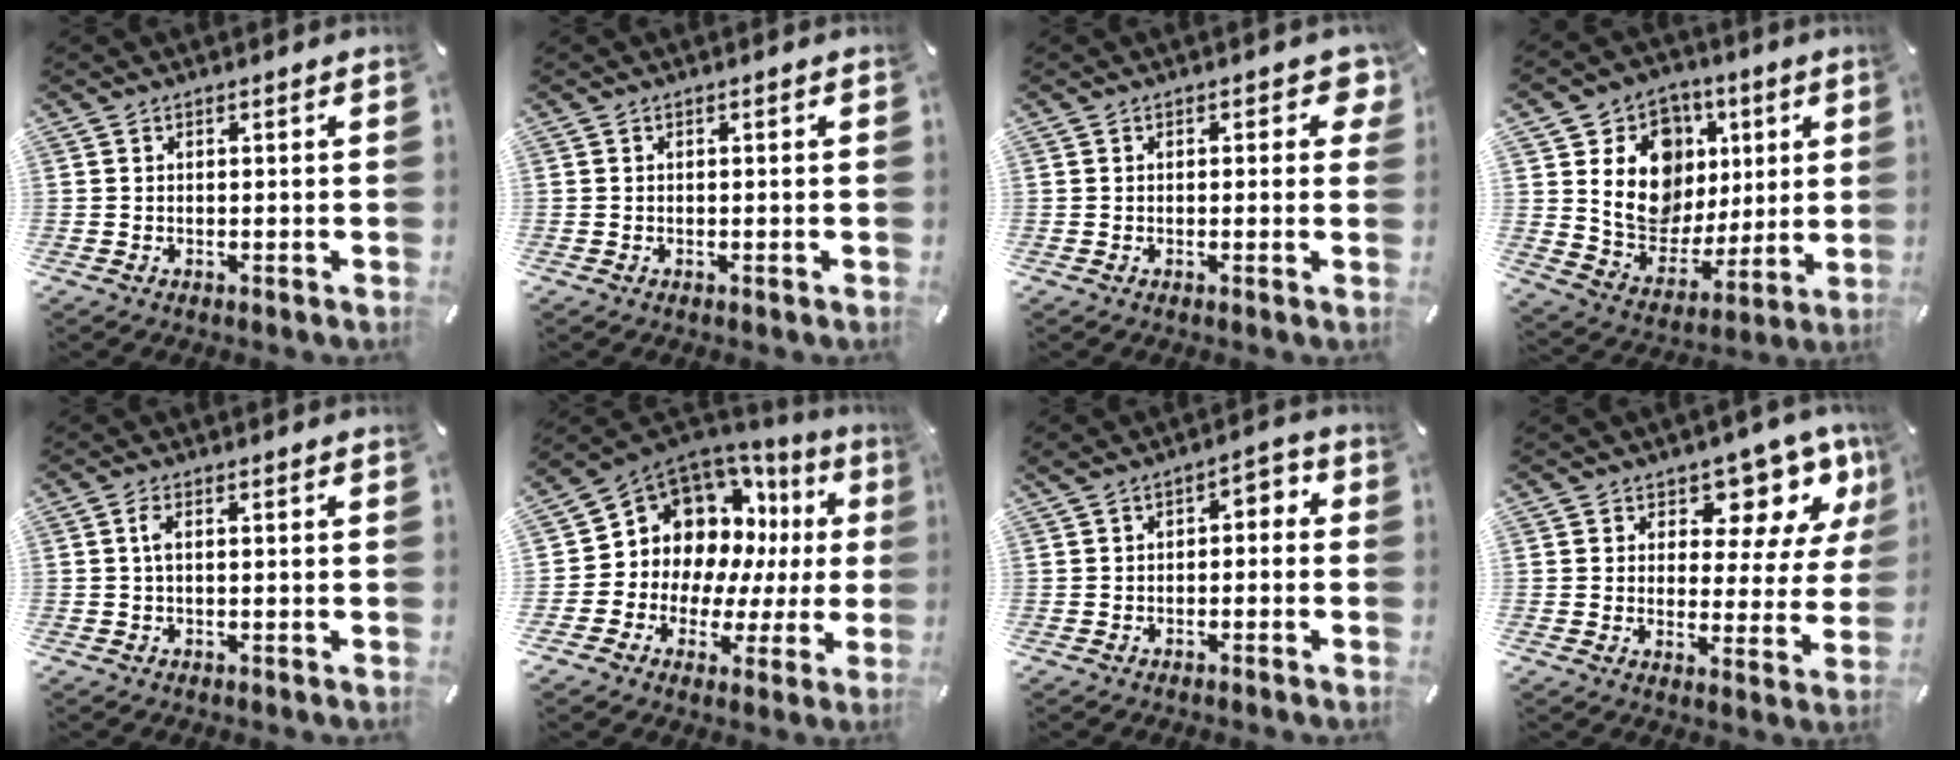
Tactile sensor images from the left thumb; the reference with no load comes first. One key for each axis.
{"total": 0.0}
{"total": 2.9, "fx": 0.9, "fy": 1.7, "fz": 2.3, "tx": -0.024, "ty": -0.002, "tz": 0.009}
{"total": 16.2, "fx": 3.4, "fy": 14.1, "fz": 7.2, "tx": -0.115, "ty": -0.025, "tz": 0.071}
{"total": 1.9, "fx": 0.0, "fy": 0.5, "fz": 1.9, "tx": -0.037, "ty": 0.001, "tz": 0.000}
{"total": 11.3, "fx": 4.8, "fy": 9.5, "fz": 3.6, "tx": -0.072, "ty": -0.064, "tz": 0.105}
{"total": 3.6, "fx": -2.2, "fy": 2.2, "fz": 1.8, "tx": -0.031, "ty": 0.022, "tz": -0.044}
{"total": 10.7, "fx": 7.2, "fy": 6.0, "fz": 5.3, "tx": -0.064, "ty": -0.058, "tz": 0.123}